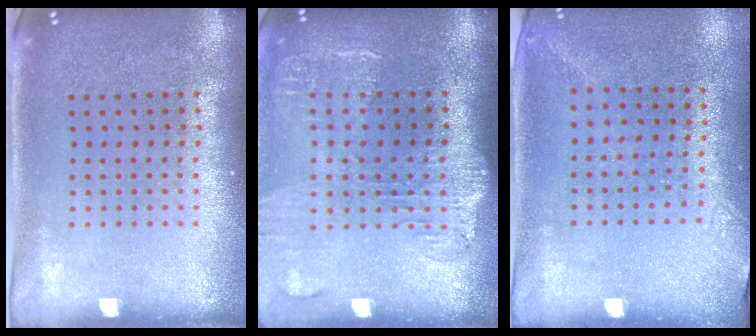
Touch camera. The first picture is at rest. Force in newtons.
{"total": 1.9, "press": 1.6, "slide": 1.1}
{"total": 1.4, "press": 1.1, "slide": 0.9}